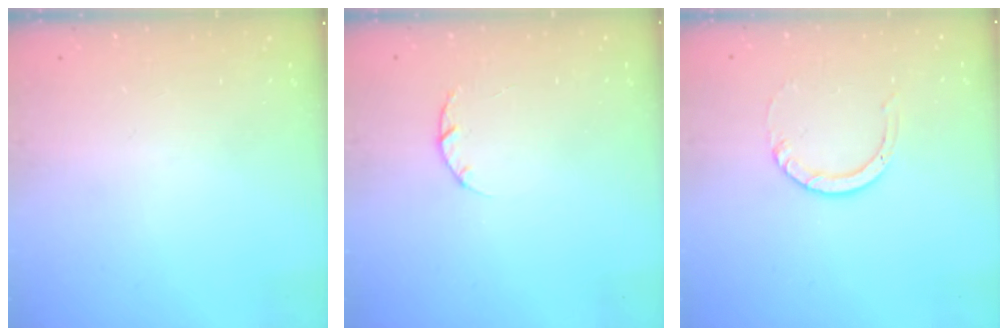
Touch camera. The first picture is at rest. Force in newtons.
{"total": 2.0, "press": 1.9, "slide": 0.4}
{"total": 5.1, "press": 5.1, "slide": 0.3}